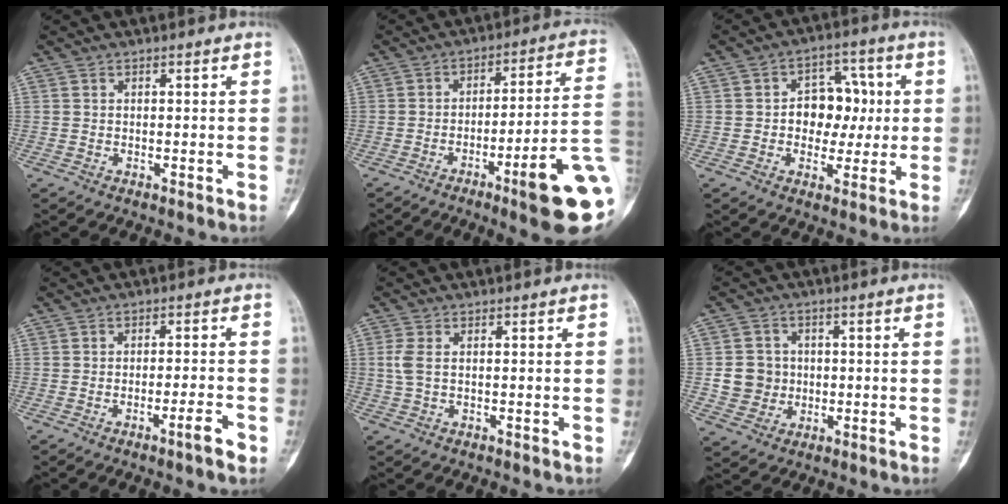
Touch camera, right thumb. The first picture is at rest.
{"total": 17.0, "force": [-6.4, 1.8, 15.6], "torque": [-0.166, 0.032, -0.090]}
{"total": 9.9, "force": [0.4, 7.3, 6.6], "torque": [-0.040, 0.021, 0.003]}
{"total": 3.8, "force": [-2.2, 0.3, 3.1], "torque": [-0.051, 0.013, -0.035]}
{"total": 2.7, "force": [0.3, 1.4, 2.3], "torque": [-0.071, 0.002, 0.007]}
{"total": 6.6, "force": [-0.3, 6.3, 1.9], "torque": [-0.010, 0.007, -0.002]}